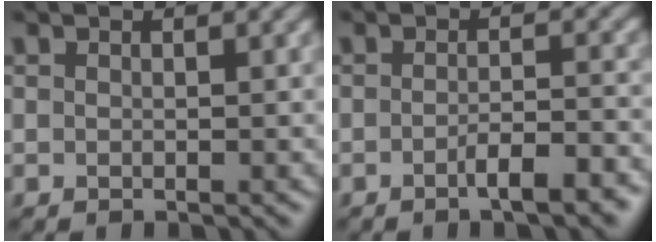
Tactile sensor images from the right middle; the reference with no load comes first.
{"total": 3.8, "force": [-1.9, 1.0, 3.2], "torque": [-0.049, 0.004, -0.032]}